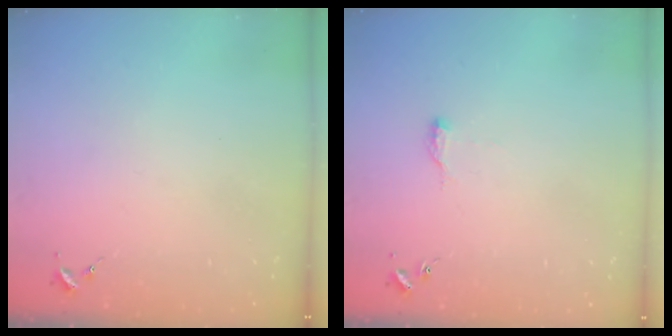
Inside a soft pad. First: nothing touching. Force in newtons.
{"total": 7.6, "press": 7.6, "slide": 0.7}